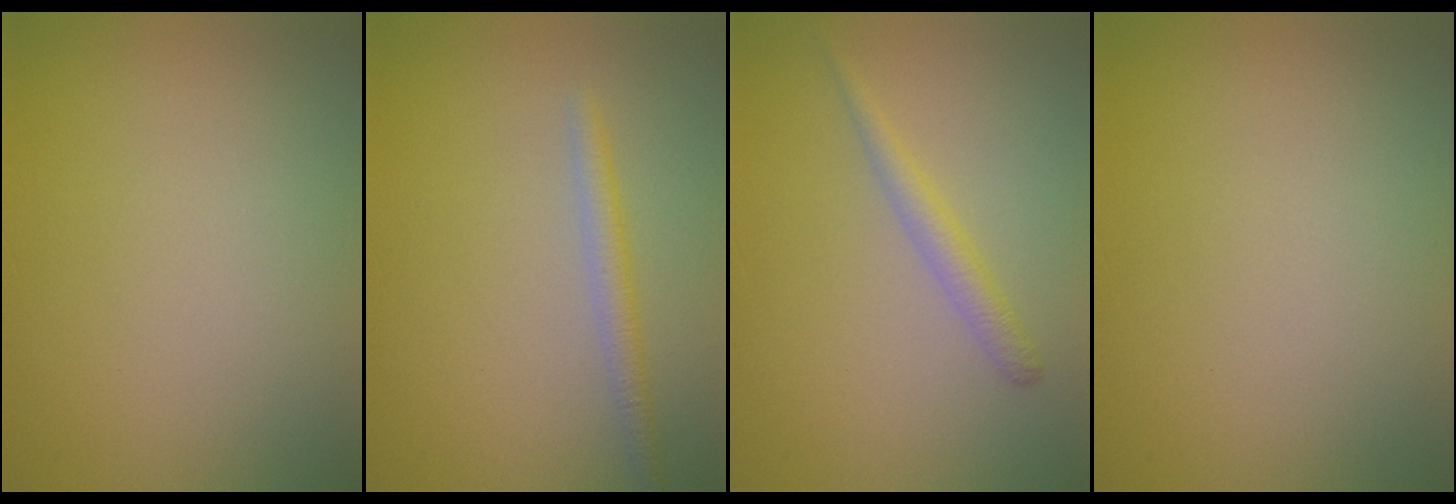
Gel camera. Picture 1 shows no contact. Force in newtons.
{"total": 1.9, "press": 1.9, "slide": 0.0}
{"total": 1.7, "press": 1.7, "slide": 0.1}
{"total": 0.0}